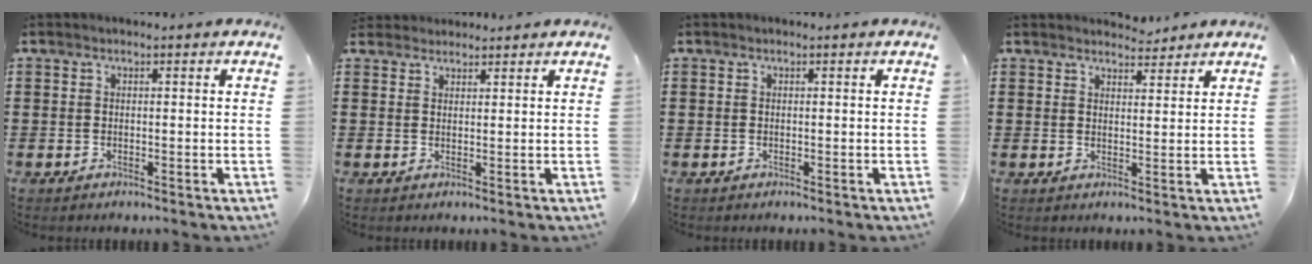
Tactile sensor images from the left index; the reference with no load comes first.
{"total": 1.7, "force": [1.6, 0.3, -0.1], "torque": [-0.004, 0.001, 0.033]}
{"total": 0.0}
{"total": 2.6, "force": [2.5, 0.5, 0.1], "torque": [0.000, -0.007, 0.046]}